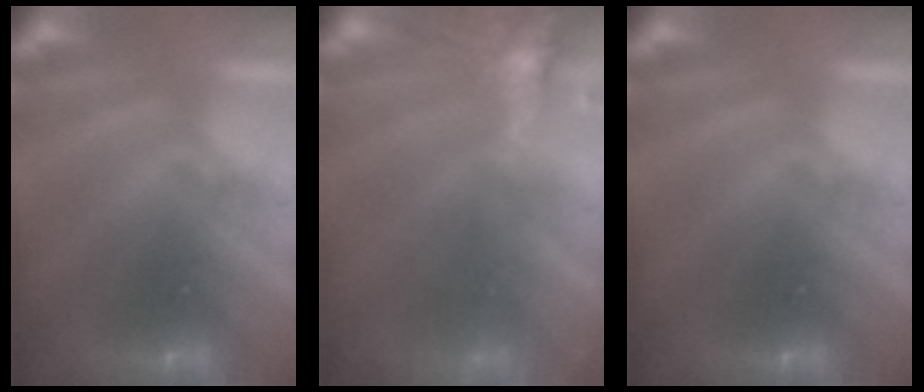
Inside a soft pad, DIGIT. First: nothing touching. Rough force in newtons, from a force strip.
{"total": 7.7}
{"total": 0.0}